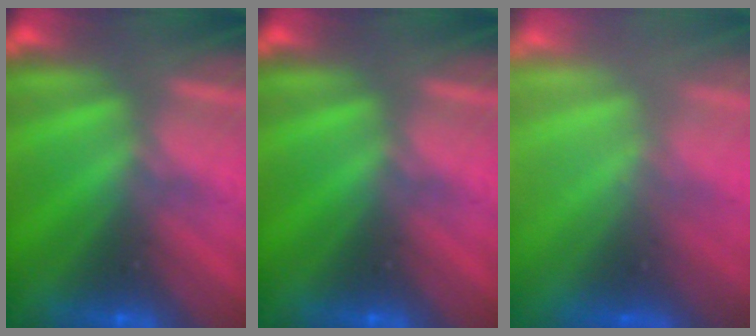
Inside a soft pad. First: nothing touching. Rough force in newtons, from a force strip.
{"total": 0.0}
{"total": 8.6}